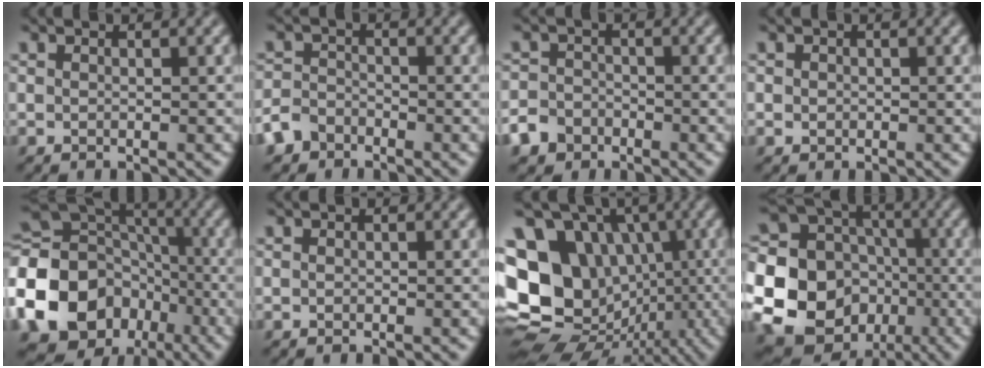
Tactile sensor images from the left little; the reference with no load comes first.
{"total": 3.4, "force": [-2.6, 2.1, 0.6], "torque": [-0.003, -0.006, -0.055]}
{"total": 5.3, "force": [-3.5, 3.9, 0.9], "torque": [-0.014, -0.015, -0.074]}
{"total": 0.7, "force": [-0.1, 0.7, 0.2], "torque": [0.002, -0.001, -0.002]}
{"total": 18.1, "force": [-6.4, 14.6, 8.5], "torque": [-0.211, 0.002, -0.131]}
{"total": 0.0}
{"total": 18.4, "force": [-0.4, 15.4, 10.2], "torque": [-0.193, 0.008, -0.018]}
{"total": 24.4, "force": [-6.7, 22.1, 7.8], "torque": [-0.200, -0.029, -0.145]}